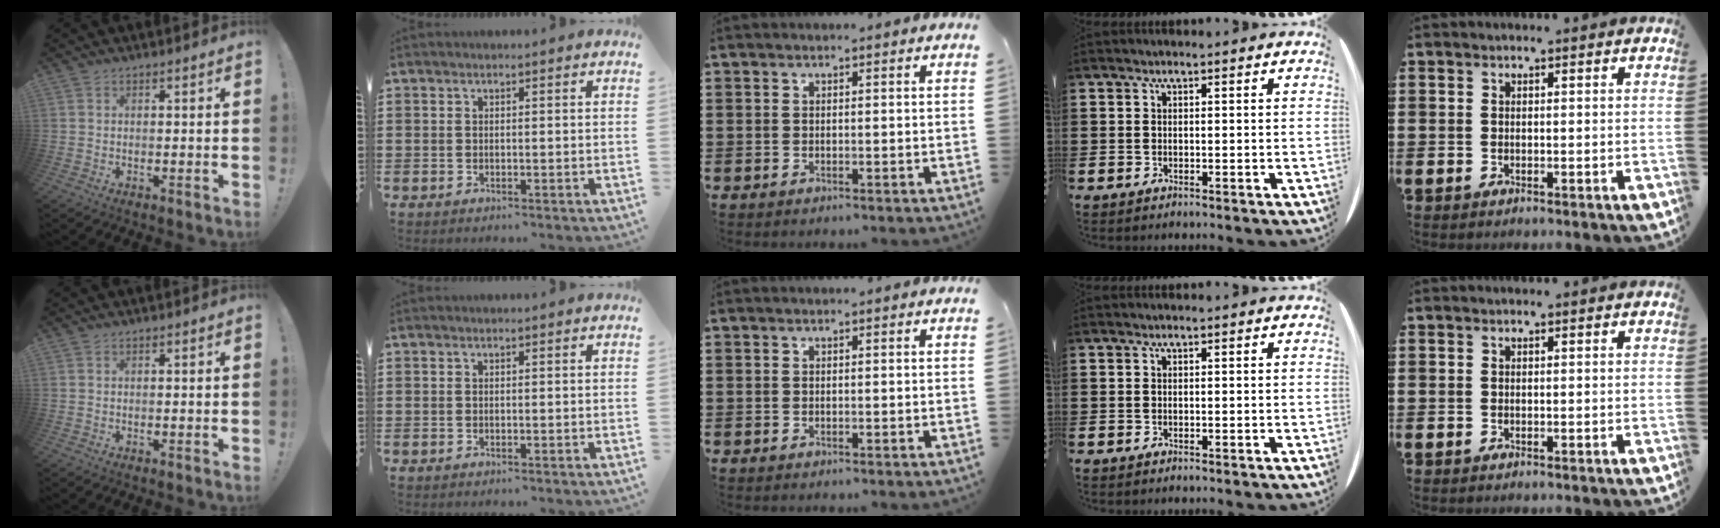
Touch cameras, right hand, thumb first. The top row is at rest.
{}